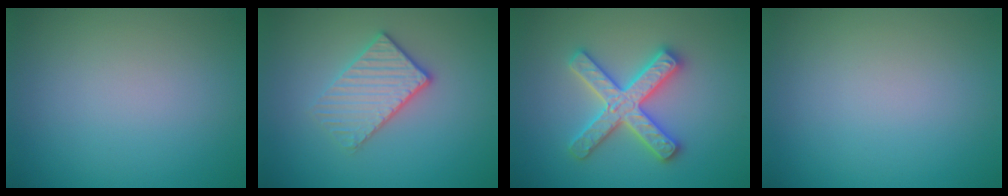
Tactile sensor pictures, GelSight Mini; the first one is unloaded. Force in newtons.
{"total": 3.3, "press": 3.0, "slide": 1.5}
{"total": 5.0, "press": 4.9, "slide": 0.9}
{"total": 0.0}